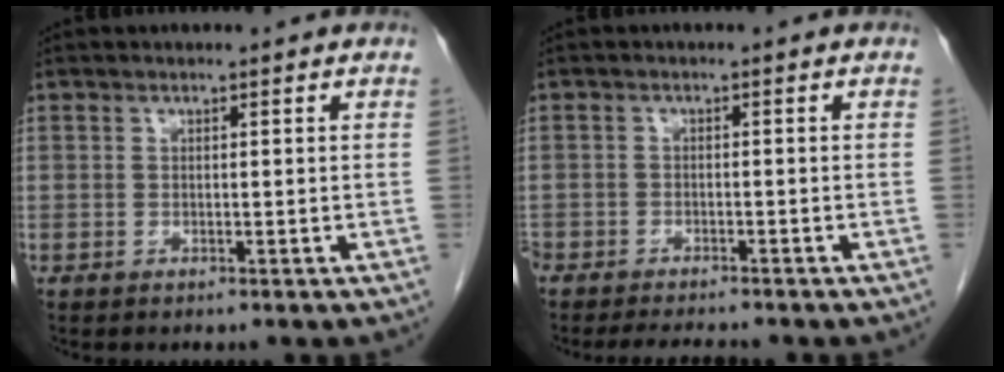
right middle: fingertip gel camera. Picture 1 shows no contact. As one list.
[{"total": 5.4, "force": [-5.0, 1.0, 1.9], "torque": [-0.024, -0.012, -0.079]}]